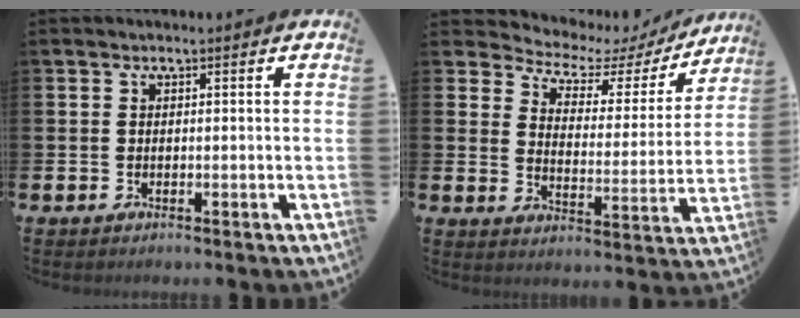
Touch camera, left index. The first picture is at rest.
{"total": 5.1, "force": [4.3, 2.5, 1.1], "torque": [-0.049, -0.033, 0.065]}